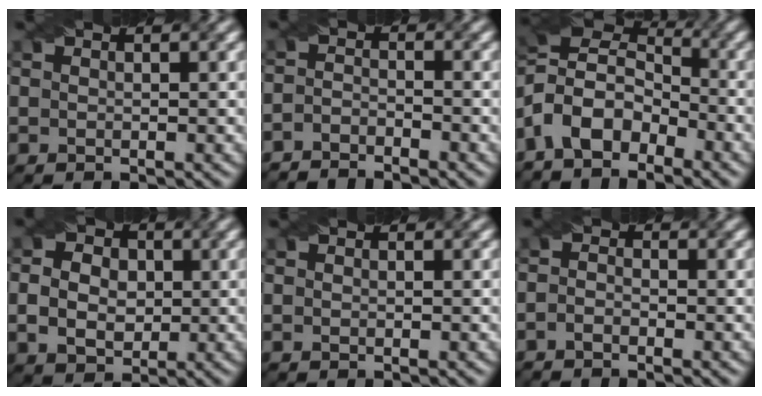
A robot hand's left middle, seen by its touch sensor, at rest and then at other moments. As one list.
[{"total": 2.7, "force": [-2.6, 0.4, 0.5], "torque": [-0.010, -0.003, -0.055]}, {"total": 7.3, "force": [-4.0, 4.2, 4.5], "torque": [-0.084, 0.011, -0.095]}, {"total": 5.0, "force": [0.2, 4.0, 2.9], "torque": [-0.051, 0.011, -0.004]}, {"total": 0.0}, {"total": 1.2, "force": [-1.1, 0.2, 0.5], "torque": [-0.014, -0.002, -0.024]}]